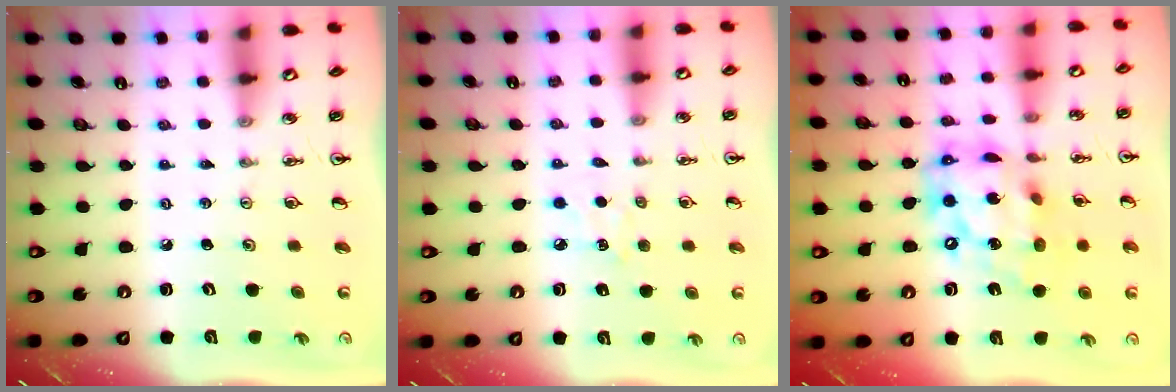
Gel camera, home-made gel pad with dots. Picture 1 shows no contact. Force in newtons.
{"total": 5.4, "press": 5.4, "slide": 0.7}
{"total": 18.9, "press": 18.9, "slide": 1.3}